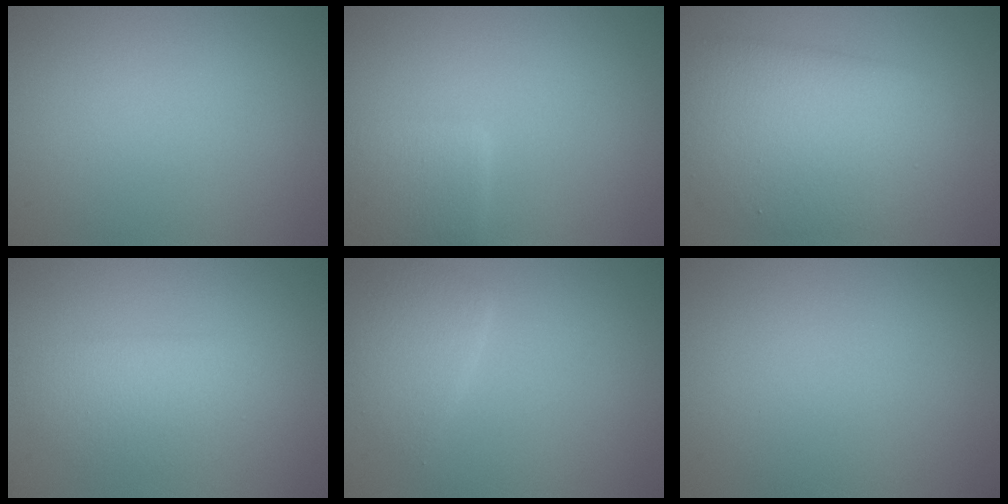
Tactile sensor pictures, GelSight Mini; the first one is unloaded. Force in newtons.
{"total": 2.9, "press": 2.9, "slide": 0.2}
{"total": 6.3, "press": 6.3, "slide": 0.2}
{"total": 2.9, "press": 2.9, "slide": 0.0}
{"total": 2.3, "press": 2.3, "slide": 0.1}
{"total": 0.0}